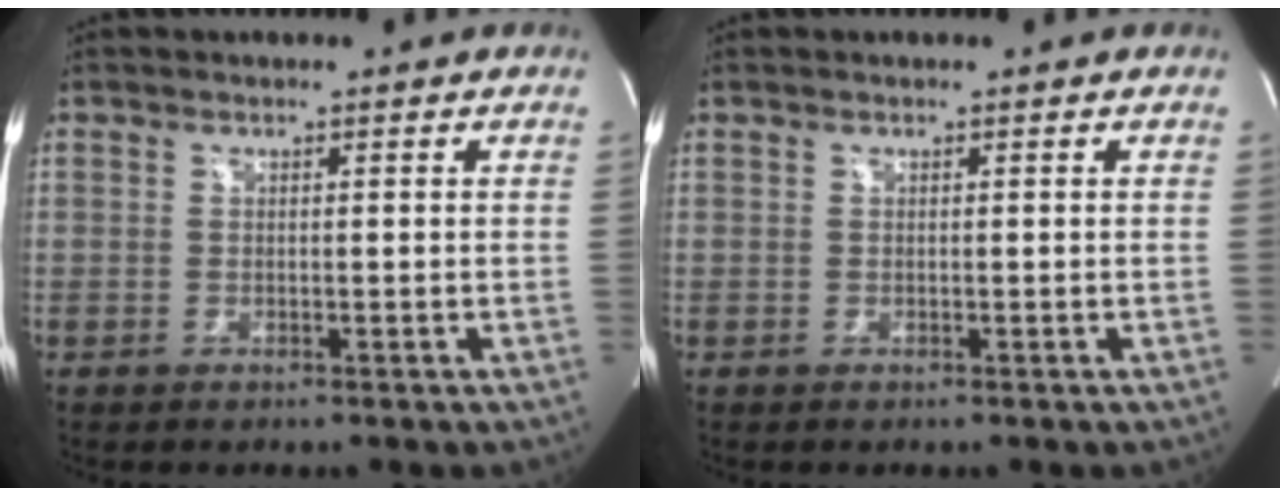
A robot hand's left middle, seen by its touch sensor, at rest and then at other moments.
{"total": 0.0}